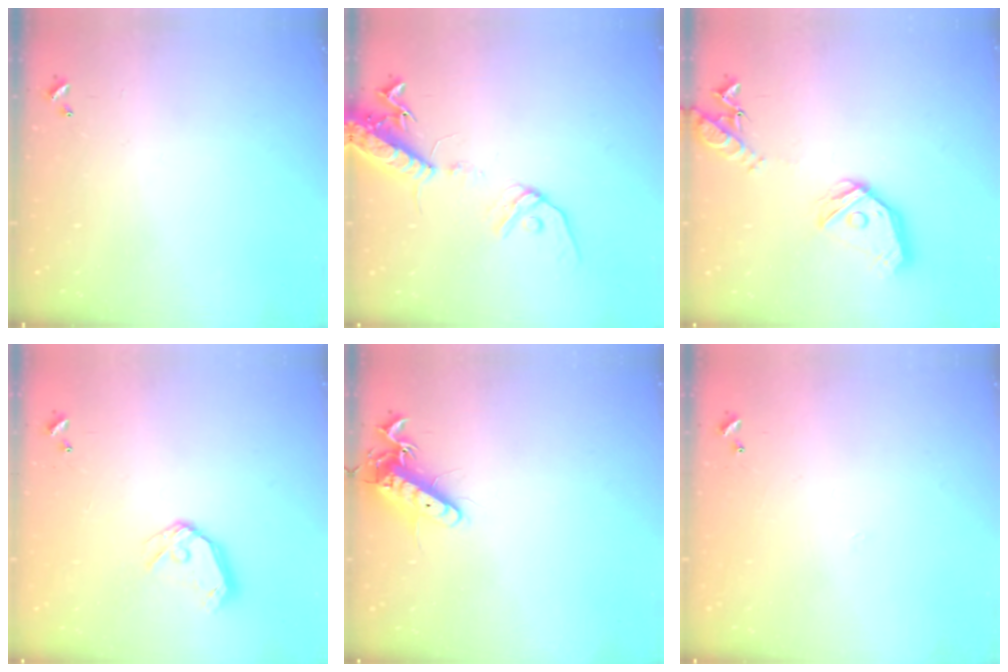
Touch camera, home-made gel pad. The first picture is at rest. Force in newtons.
{"total": 15.4, "press": 15.0, "slide": 3.4}
{"total": 17.4, "press": 17.3, "slide": 2.0}
{"total": 11.2, "press": 11.0, "slide": 1.8}
{"total": 12.7, "press": 12.6, "slide": 1.5}
{"total": 4.5, "press": 4.4, "slide": 0.4}